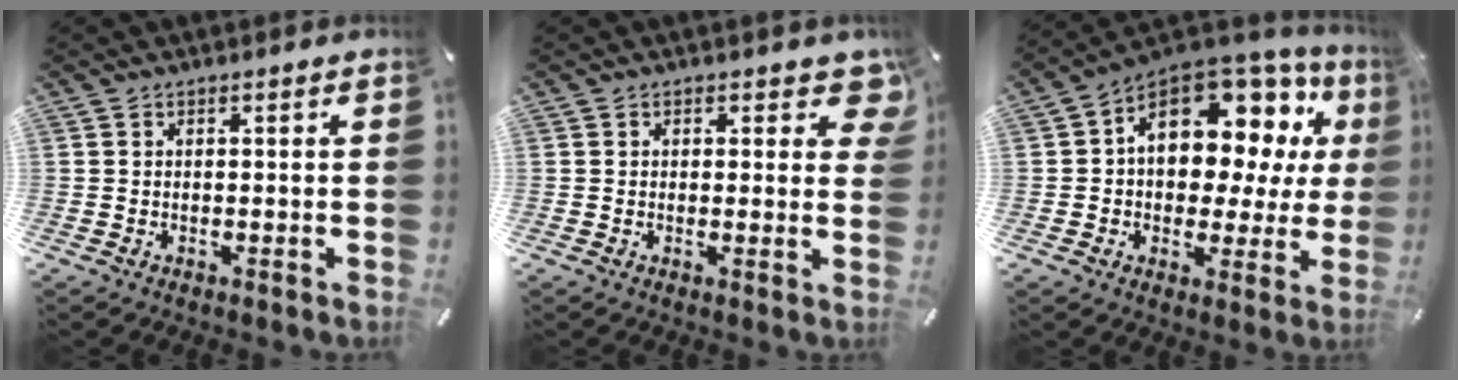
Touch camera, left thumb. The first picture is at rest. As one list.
[{"total": 4.5, "force": [2.2, 2.6, 2.9], "torque": [-0.014, -0.009, 0.031]}, {"total": 14.8, "force": [5.8, 9.7, 9.6], "torque": [-0.142, -0.046, 0.102]}]